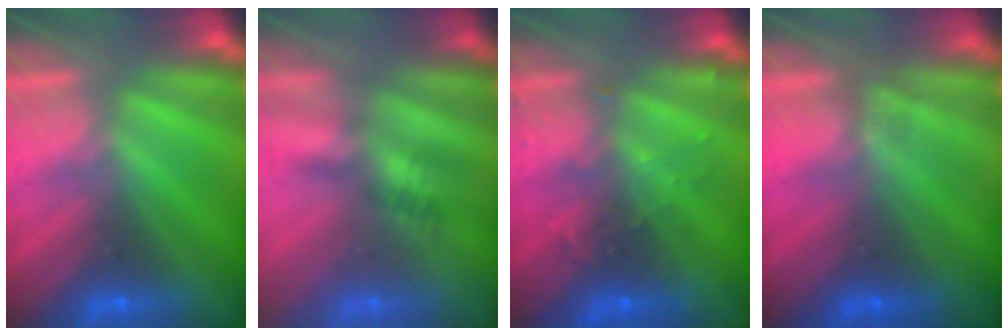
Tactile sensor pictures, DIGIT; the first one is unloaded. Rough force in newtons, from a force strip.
{"total": 2.4}
{"total": 3.0}
{"total": 1.1}